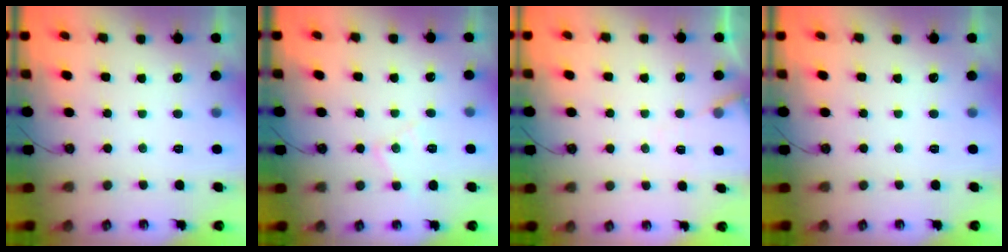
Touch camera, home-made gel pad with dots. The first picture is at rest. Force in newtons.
{"total": 7.4, "press": 7.4, "slide": 0.6}
{"total": 5.2, "press": 5.1, "slide": 0.6}
{"total": 0.0}